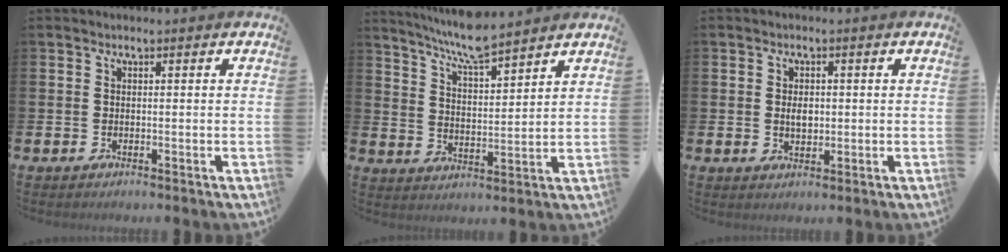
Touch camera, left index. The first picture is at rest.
{"total": 7.2, "force": [6.8, 0.4, 2.4], "torque": [-0.072, -0.034, 0.123]}
{"total": 2.3, "force": [0.2, 1.5, 1.7], "torque": [-0.018, 0.001, -0.002]}